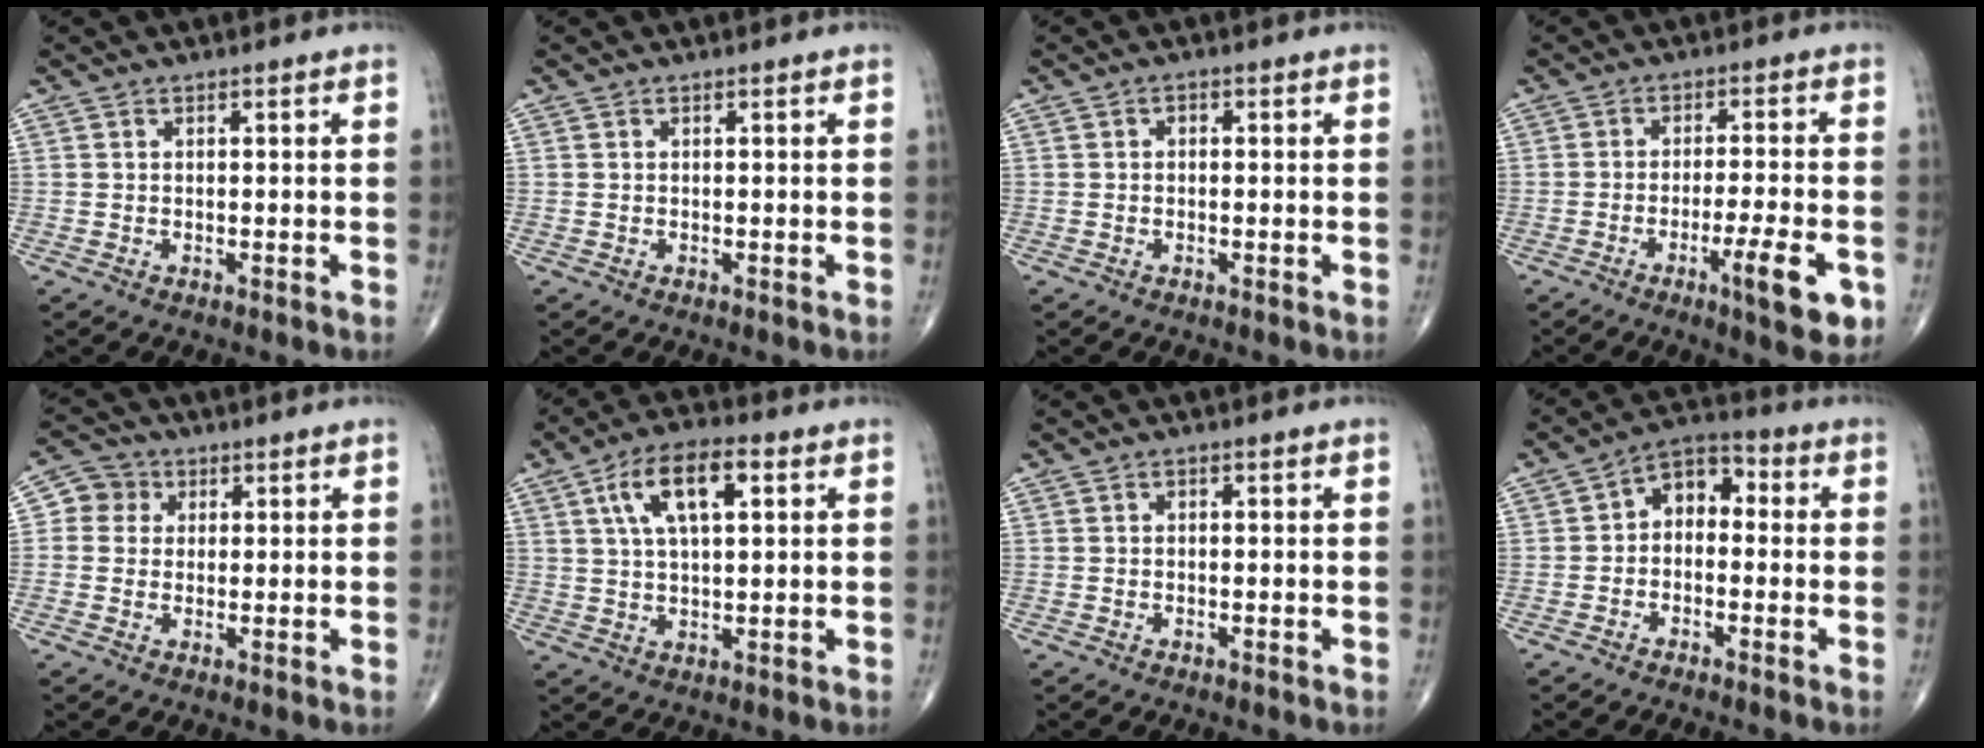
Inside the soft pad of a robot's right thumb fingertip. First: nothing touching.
{"total": 0.0}
{"total": 1.0, "force": [0.0, 0.7, 0.7], "torque": [-0.003, 0.004, -0.004]}
{"total": 9.5, "force": [-4.0, 1.6, 8.4], "torque": [-0.124, 0.006, -0.058]}
{"total": 4.9, "force": [1.0, 4.6, 1.2], "torque": [0.007, 0.005, 0.007]}
{"total": 11.2, "force": [3.9, 4.8, 9.4], "torque": [-0.164, 0.008, 0.066]}
{"total": 0.5, "force": [0.0, 0.4, 0.3], "torque": [-0.002, 0.001, -0.002]}
{"total": 7.1, "force": [-0.2, 4.9, 5.1], "torque": [-0.052, 0.033, -0.022]}